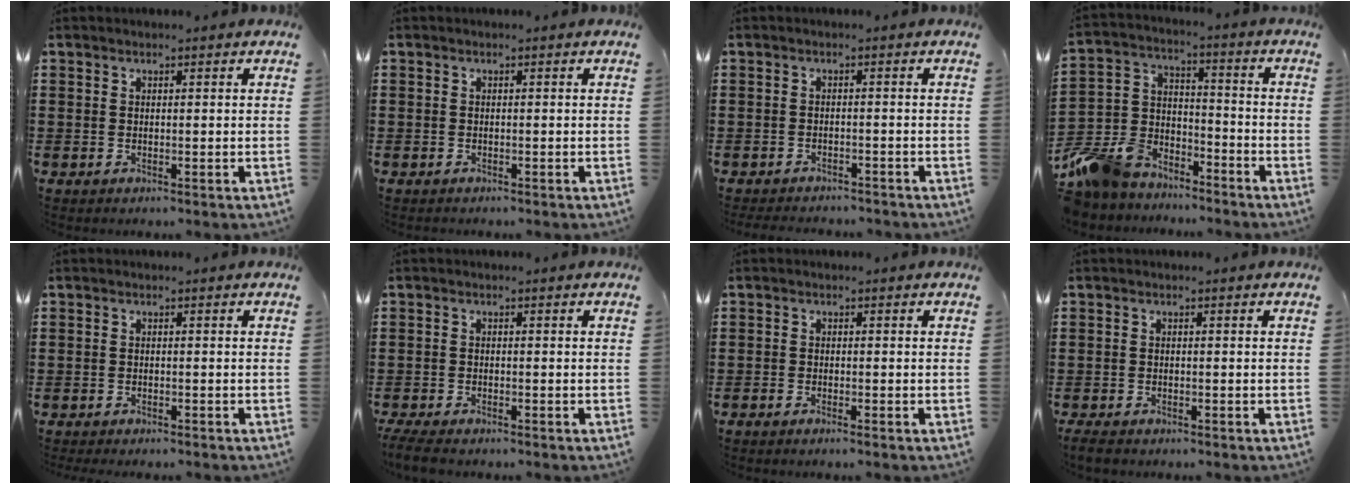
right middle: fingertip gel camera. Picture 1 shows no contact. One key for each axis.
{"total": 0.5, "fx": -0.4, "fy": 0.3, "fz": -0.1, "tx": 0.000, "ty": 0.002, "tz": -0.010}
{"total": 1.8, "fx": -1.8, "fy": 0.1, "fz": 0.0, "tx": -0.007, "ty": -0.002, "tz": -0.039}
{"total": 9.6, "fx": -8.4, "fy": 4.4, "fz": 1.3, "tx": -0.058, "ty": 0.016, "tz": -0.167}
{"total": 0.7, "fx": -0.7, "fy": 0.0, "fz": 0.1, "tx": -0.004, "ty": -0.003, "tz": -0.014}
{"total": 2.1, "fx": -2.0, "fy": 0.2, "fz": 0.7, "tx": -0.028, "ty": -0.004, "tz": -0.044}
{"total": 0.8, "fx": -0.8, "fy": 0.0, "fz": 0.3, "tx": -0.006, "ty": -0.002, "tz": -0.015}
{"total": 1.1, "fx": -1.0, "fy": 0.3, "fz": 0.3, "tx": -0.009, "ty": 0.000, "tz": -0.020}